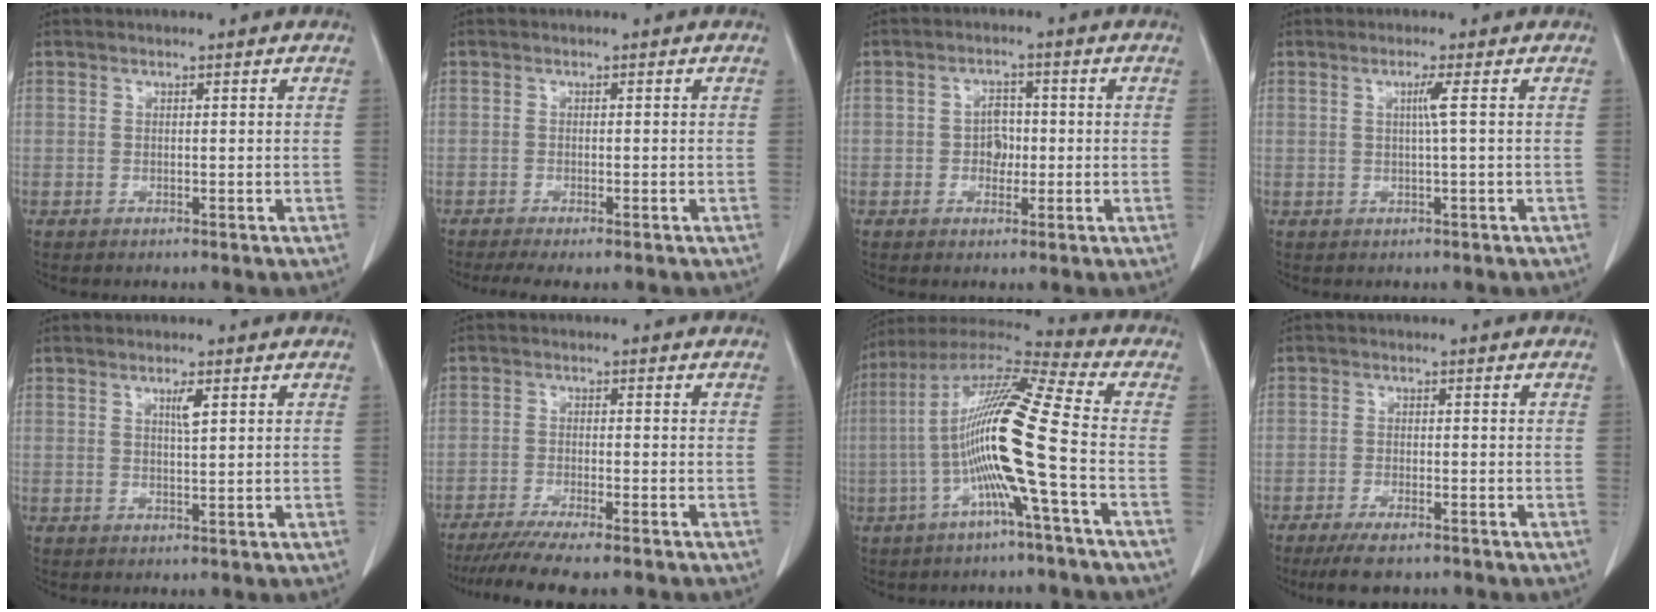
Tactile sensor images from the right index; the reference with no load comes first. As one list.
[{"total": 4.4, "force": [-3.5, 0.6, 2.6], "torque": [-0.040, -0.011, -0.054]}, {"total": 3.2, "force": [-0.4, 2.2, 2.2], "torque": [-0.031, 0.007, -0.008]}, {"total": 2.1, "force": [0.4, -0.8, 1.9], "torque": [-0.038, -0.002, 0.009]}, {"total": 2.1, "force": [0.9, 0.1, 1.9], "torque": [-0.034, -0.003, 0.016]}, {"total": 10.2, "force": [-8.6, 0.3, 5.5], "torque": [-0.071, -0.022, -0.133]}, {"total": 16.1, "force": [-3.1, -0.9, 15.8], "torque": [-0.299, 0.011, -0.074]}, {"total": 5.3, "force": [-4.0, 1.3, 3.1], "torque": [-0.057, -0.010, -0.065]}]